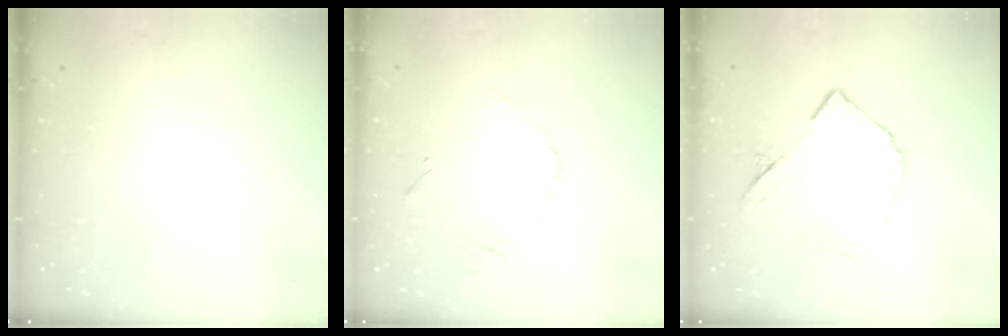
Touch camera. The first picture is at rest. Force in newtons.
{"total": 4.8, "press": 4.7, "slide": 0.2}
{"total": 10.3, "press": 10.3, "slide": 0.6}